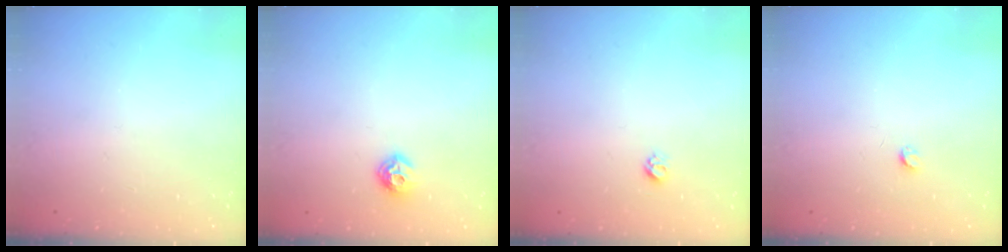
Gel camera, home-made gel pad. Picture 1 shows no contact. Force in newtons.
{"total": 6.8, "press": 6.8, "slide": 0.3}
{"total": 3.3, "press": 3.3, "slide": 0.5}
{"total": 2.5, "press": 2.5, "slide": 0.4}